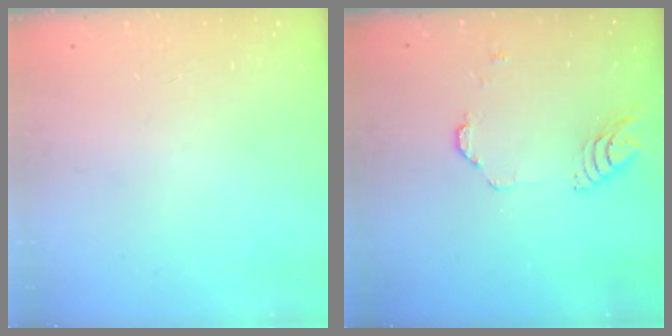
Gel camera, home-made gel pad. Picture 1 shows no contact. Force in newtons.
{"total": 5.3, "press": 5.3, "slide": 0.6}